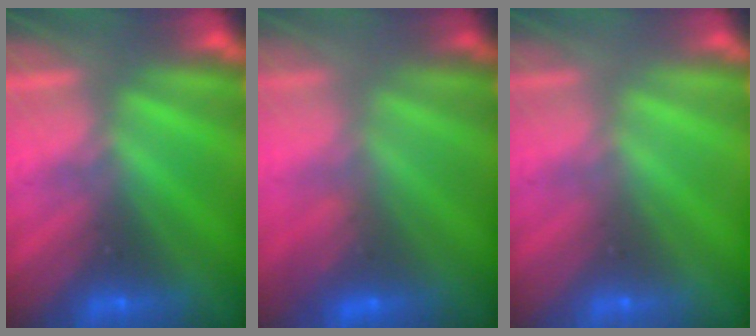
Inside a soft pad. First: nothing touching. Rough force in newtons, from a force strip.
{"total": 2.9}
{"total": 4.5}